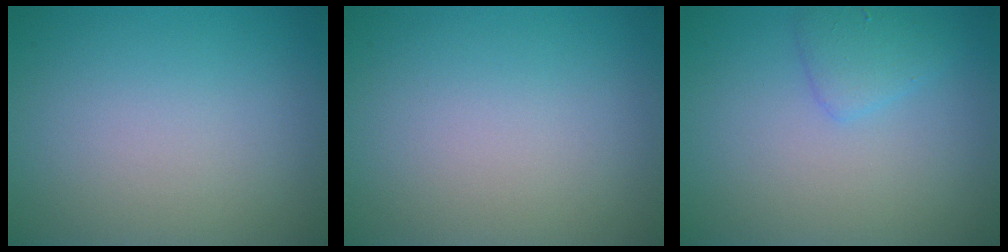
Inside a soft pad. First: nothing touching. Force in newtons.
{"total": 0.0}
{"total": 1.9, "press": 1.9, "slide": 0.1}